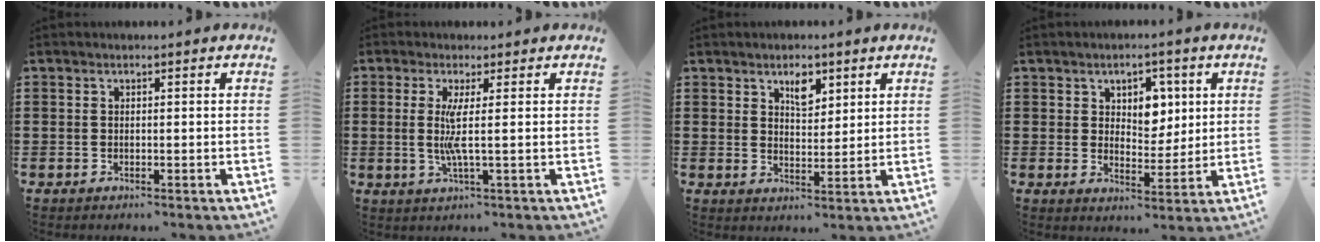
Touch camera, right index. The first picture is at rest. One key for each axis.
{"total": 4.5, "fx": 0.3, "fy": -0.4, "fz": 4.5, "tx": -0.092, "ty": -0.014, "tz": 0.000}
{"total": 3.8, "fx": 2.5, "fy": 1.8, "fz": 2.2, "tx": -0.035, "ty": -0.001, "tz": 0.042}
{"total": 4.7, "fx": 2.2, "fy": 3.6, "fz": 2.1, "tx": -0.043, "ty": 0.008, "tz": 0.033}